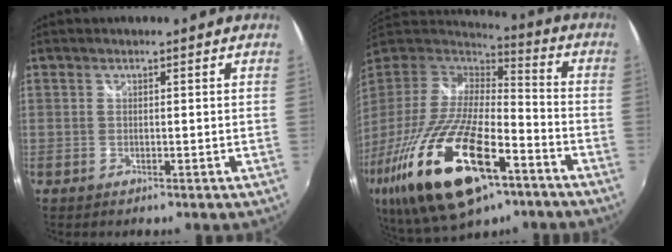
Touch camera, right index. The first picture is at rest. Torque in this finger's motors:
{"motor_torque": [1.95, -0.19, 1.05, 0.21]}